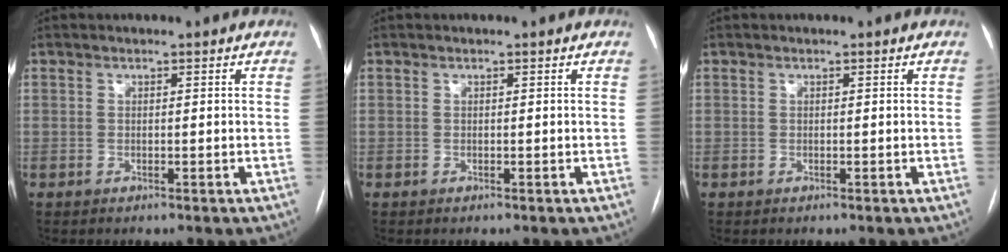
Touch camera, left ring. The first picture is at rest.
{"total": 0.0}
{"total": 0.0}